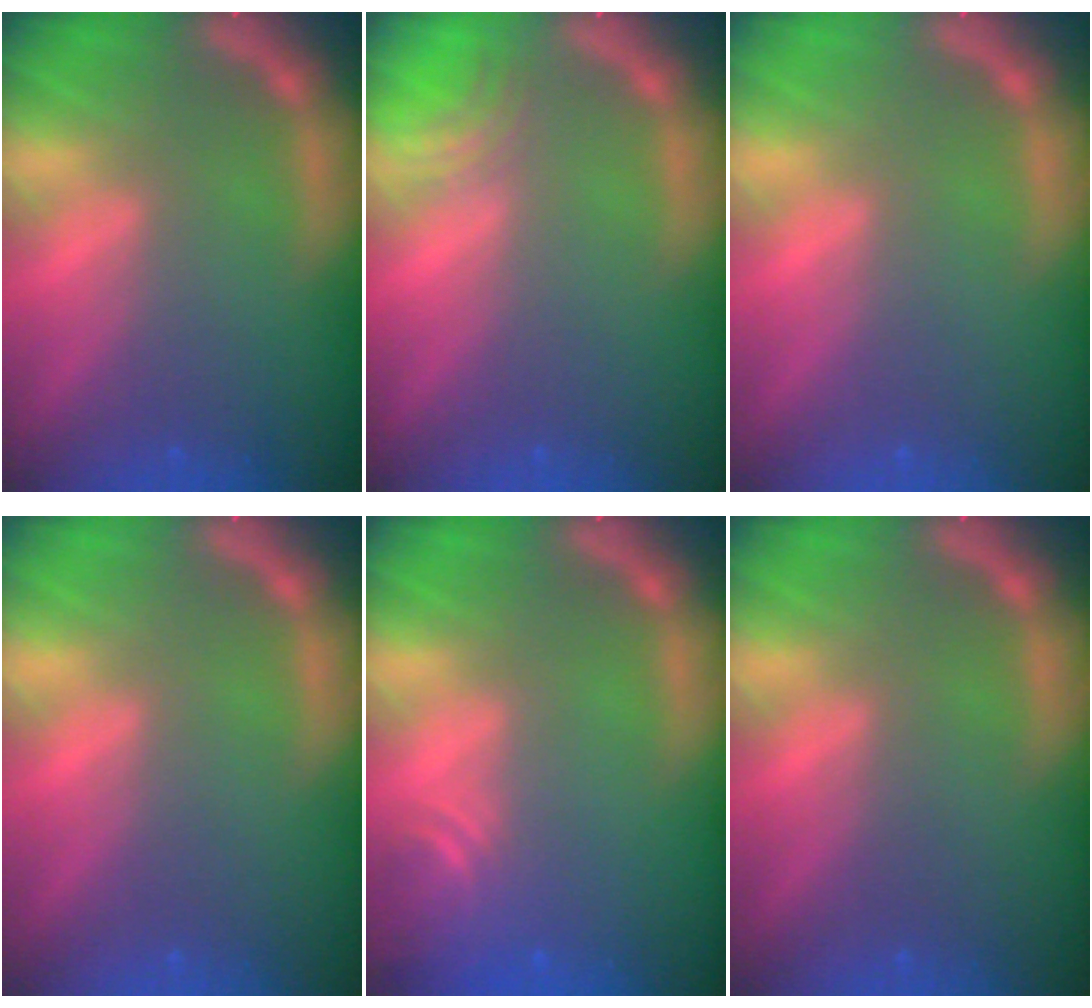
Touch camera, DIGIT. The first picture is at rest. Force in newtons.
{"total": 2.0}
{"total": 0.0}
{"total": 0.0}
{"total": 3.0}
{"total": 0.0}